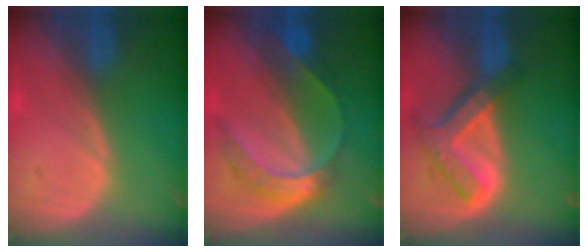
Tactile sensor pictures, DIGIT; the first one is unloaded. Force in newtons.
{"total": 7.4, "press": 6.2, "slide": 4.0}
{"total": 7.6, "press": 6.5, "slide": 4.0}